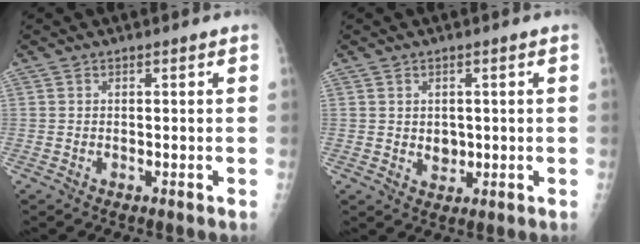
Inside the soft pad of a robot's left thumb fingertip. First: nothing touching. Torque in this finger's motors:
{"motor_torque": [-0.18, 0.26, 0.00, 0.03, 0.03]}